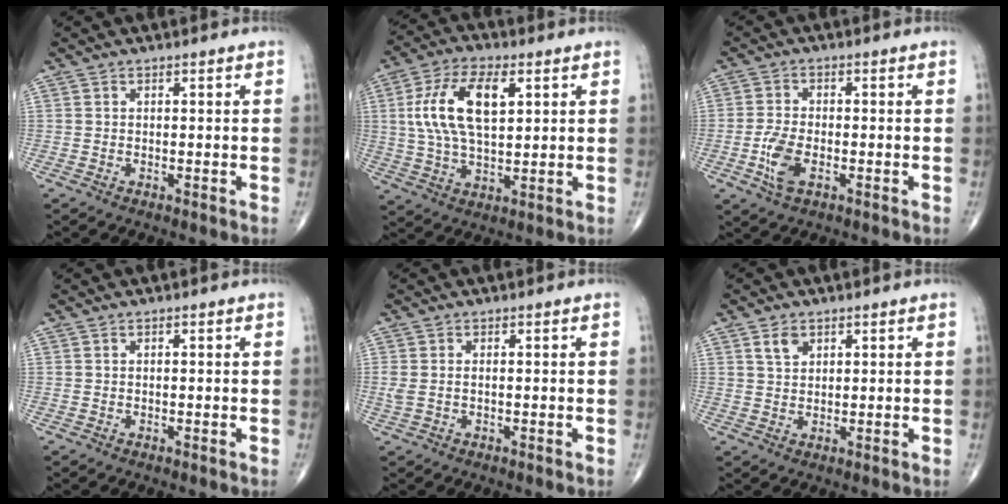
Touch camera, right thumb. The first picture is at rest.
{"total": 13.9, "force": [3.6, 6.7, 11.6], "torque": [-0.227, 0.002, 0.069]}
{"total": 5.9, "force": [-2.0, 2.8, 4.8], "torque": [-0.106, 0.005, -0.038]}
{"total": 0.0}
{"total": 2.1, "force": [-0.1, 1.2, 1.7], "torque": [-0.056, 0.003, -0.001]}
{"total": 3.1, "force": [1.7, 2.0, 1.7], "torque": [-0.023, -0.008, 0.034]}